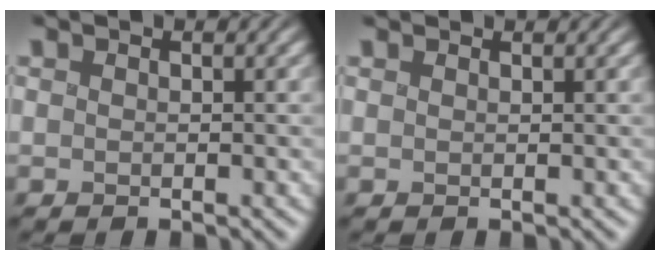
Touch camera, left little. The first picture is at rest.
{"total": 1.0, "force": [0.9, 0.2, 0.2], "torque": [-0.003, 0.004, 0.013]}